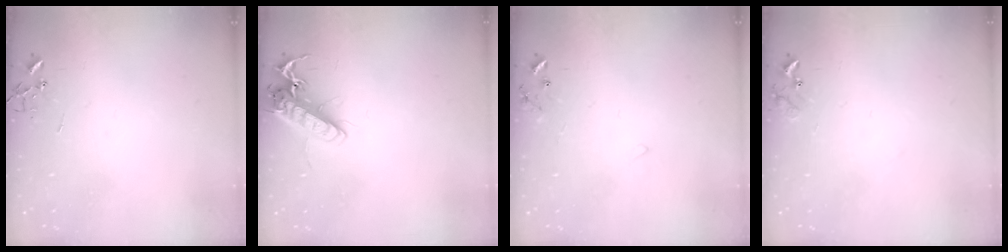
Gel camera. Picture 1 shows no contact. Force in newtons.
{"total": 13.8, "press": 13.7, "slide": 1.9}
{"total": 6.1, "press": 6.1, "slide": 0.5}
{"total": 8.4, "press": 8.4, "slide": 0.5}